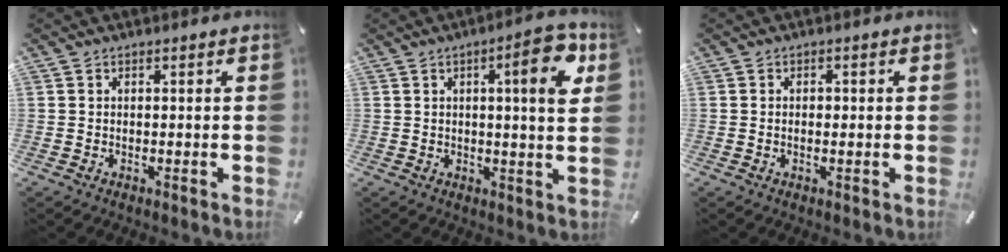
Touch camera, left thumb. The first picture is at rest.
{"total": 11.1, "force": [4.1, 2.2, 10.1], "torque": [-0.128, -0.019, 0.055]}
{"total": 1.0, "force": [-0.1, 0.5, 0.9], "torque": [-0.020, -0.002, -0.001]}